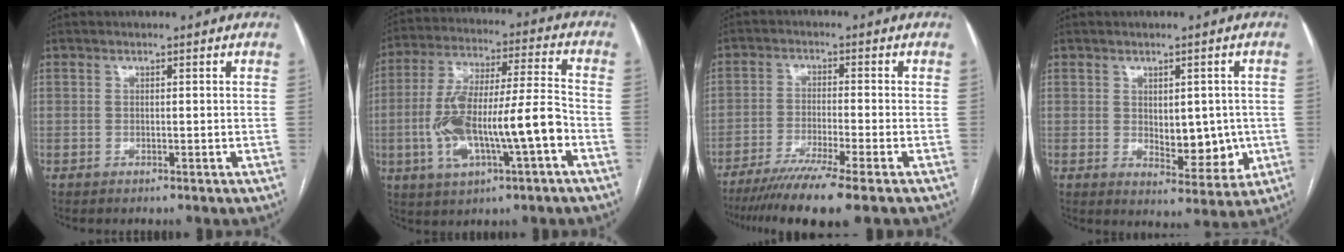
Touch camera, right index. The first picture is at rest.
{"total": 16.1, "force": [-4.4, 2.8, 15.2], "torque": [-0.294, 0.016, -0.069]}
{"total": 10.5, "force": [-8.0, -1.2, 6.7], "torque": [-0.104, -0.031, -0.127]}
{"total": 7.4, "force": [-0.3, 3.6, 6.5], "torque": [-0.081, -0.002, 0.011]}